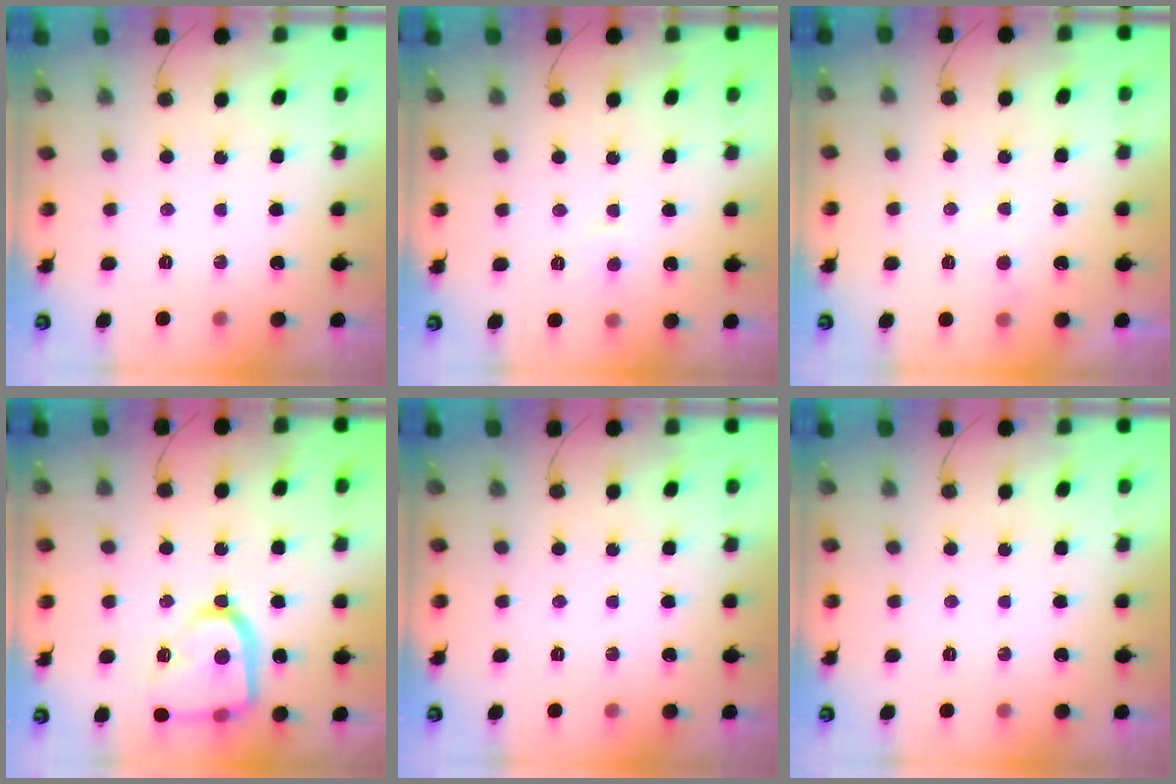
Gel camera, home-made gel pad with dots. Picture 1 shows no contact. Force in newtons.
{"total": 4.3, "press": 4.3, "slide": 0.4}
{"total": 3.7, "press": 3.7, "slide": 0.4}
{"total": 17.9, "press": 17.8, "slide": 1.7}
{"total": 0.0}
{"total": 0.0}